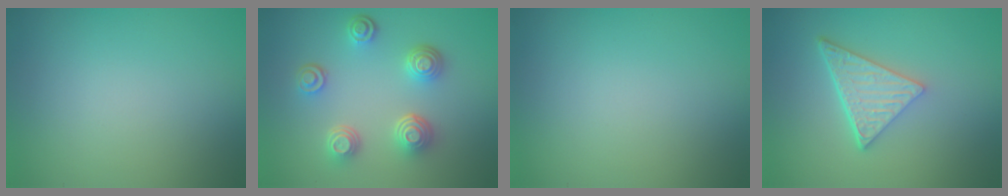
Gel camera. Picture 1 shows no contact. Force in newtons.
{"total": 4.3, "press": 3.4, "slide": 2.6}
{"total": 0.0}
{"total": 4.7, "press": 3.4, "slide": 3.3}